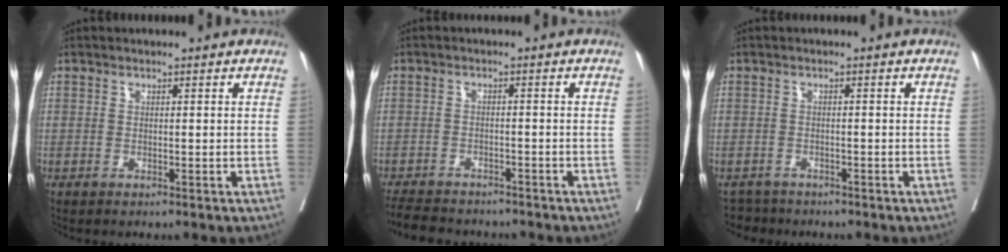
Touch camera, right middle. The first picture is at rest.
{"total": 10.0, "force": [-8.9, 2.9, 3.4], "torque": [-0.065, -0.008, -0.127]}
{"total": 3.0, "force": [-2.7, 1.0, -0.8], "torque": [0.012, -0.004, -0.048]}